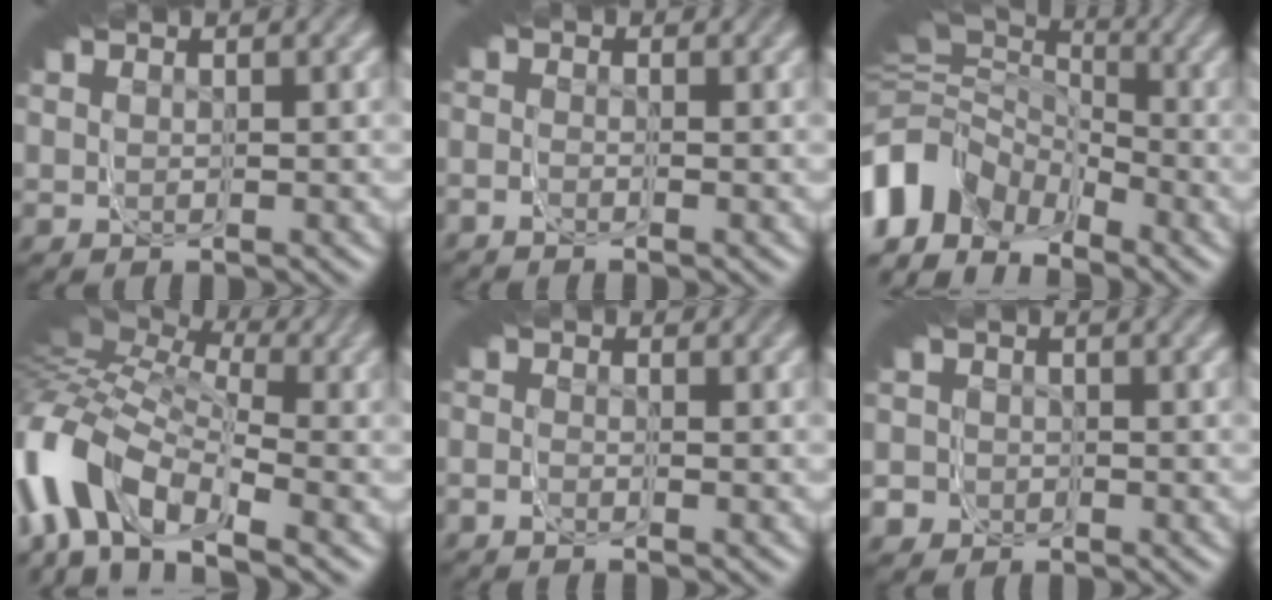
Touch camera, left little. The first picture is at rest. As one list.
[{"total": 0.6, "force": [-0.4, -0.1, 0.4], "torque": [0.022, 0.002, -0.009]}, {"total": 8.2, "force": [-5.0, 4.7, 4.5], "torque": [-0.054, -0.001, -0.085]}, {"total": 6.9, "force": [-4.2, 3.4, 4.3], "torque": [-0.060, 0.001, -0.079]}, {"total": 0.8, "force": [-0.5, 0.2, 0.6], "torque": [0.020, 0.001, -0.010]}, {"total": 5.2, "force": [-1.1, 4.6, 2.1], "torque": [-0.036, -0.022, -0.018]}]